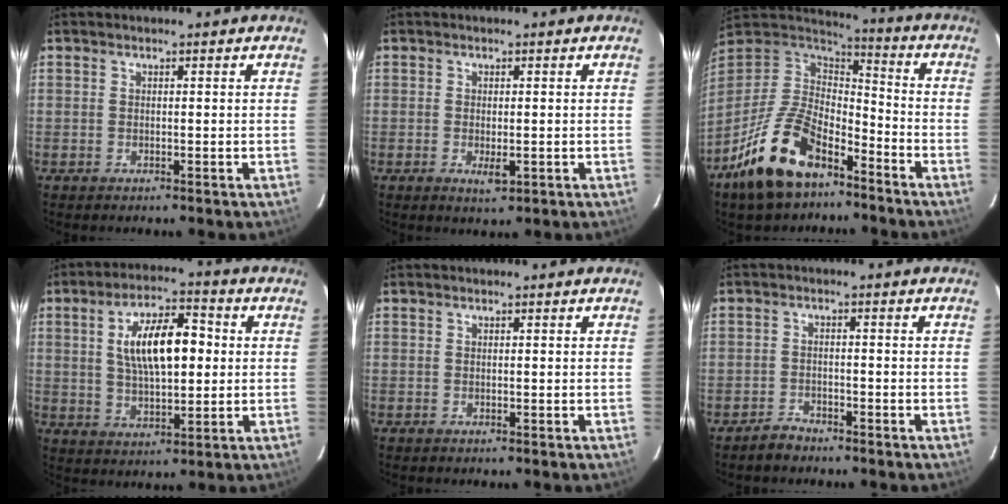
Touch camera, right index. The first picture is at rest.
{"total": 2.8, "force": [-0.8, 1.1, 2.4], "torque": [-0.042, -0.006, -0.010]}
{"total": 19.1, "force": [-11.7, 9.6, 11.6], "torque": [-0.247, -0.003, -0.208]}
{"total": 12.8, "force": [2.0, 5.4, 11.4], "torque": [-0.194, 0.017, 0.038]}
{"total": 0.0}
{"total": 2.9, "force": [-2.6, 1.4, 0.5], "torque": [-0.017, 0.008, -0.043]}